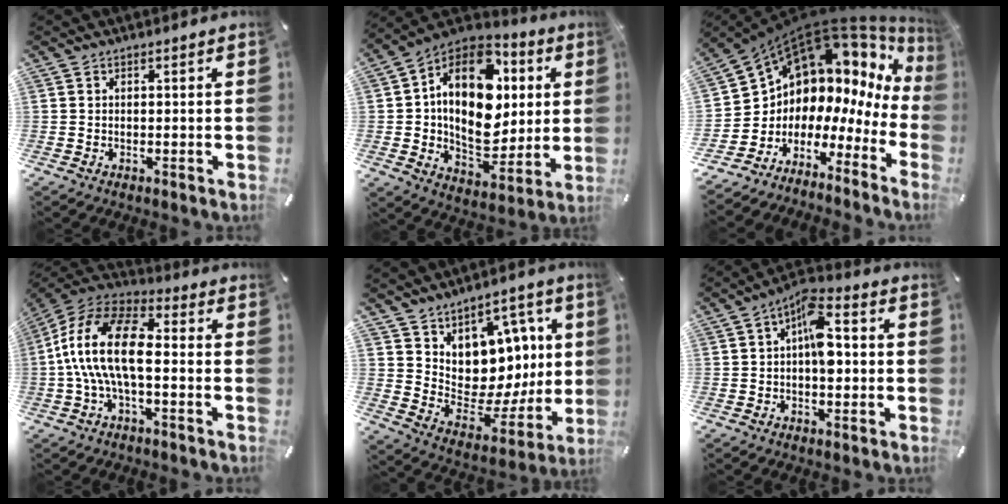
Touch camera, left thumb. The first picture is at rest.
{"total": 20.4, "force": [4.1, 14.4, 13.9], "torque": [-0.237, -0.024, 0.068]}
{"total": 9.2, "force": [7.3, 5.5, 1.3], "torque": [-0.045, -0.094, 0.132]}
{"total": 16.6, "force": [-2.1, 8.2, 14.2], "torque": [-0.295, 0.014, -0.039]}
{"total": 9.8, "force": [4.4, 8.3, 2.7], "torque": [-0.021, -0.081, 0.086]}
{"total": 8.4, "force": [0.1, 4.3, 7.2], "torque": [-0.099, 0.005, -0.002]}